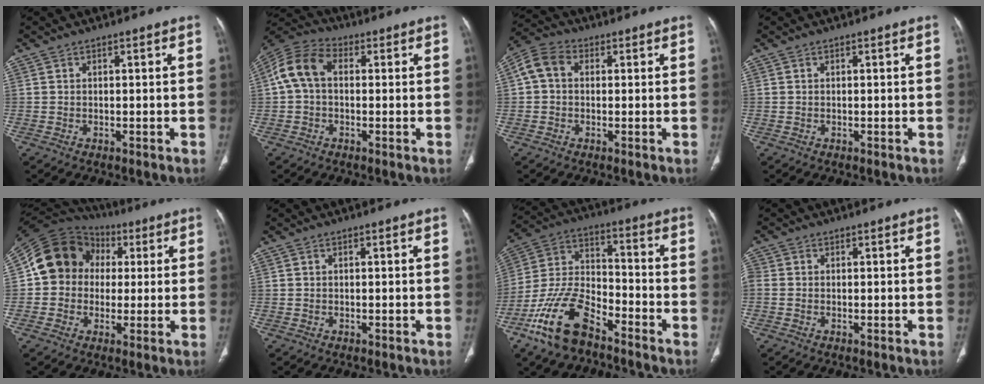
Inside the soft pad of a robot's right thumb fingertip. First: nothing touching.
{"total": 9.1, "force": [0.8, 6.2, 6.6], "torque": [-0.130, 0.031, 0.006]}
{"total": 6.2, "force": [0.9, 4.7, 3.9], "torque": [-0.076, 0.023, 0.009]}
{"total": 0.0}
{"total": 14.3, "force": [1.9, 12.5, 6.6], "torque": [-0.096, 0.030, 0.023]}
{"total": 0.0}
{"total": 16.7, "force": [-10.6, 7.8, 10.3], "torque": [-0.199, 0.061, -0.204]}
{"total": 1.8, "force": [-0.4, 1.4, 1.2], "torque": [-0.035, 0.000, -0.013]}